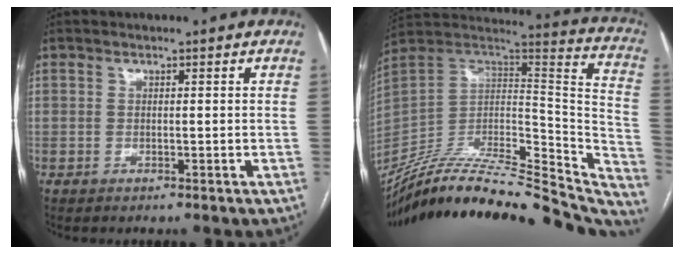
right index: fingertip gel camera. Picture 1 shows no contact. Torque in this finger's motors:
{"motor_torque": [-1.05, -1.09, -1.05, -0.21]}